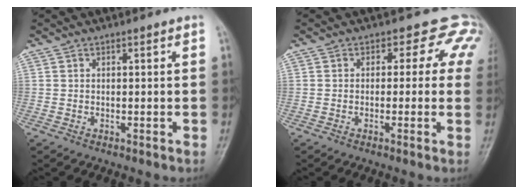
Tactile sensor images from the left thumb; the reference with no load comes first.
{"total": 5.9, "force": [2.8, 4.6, 2.4], "torque": [0.011, -0.002, 0.002]}